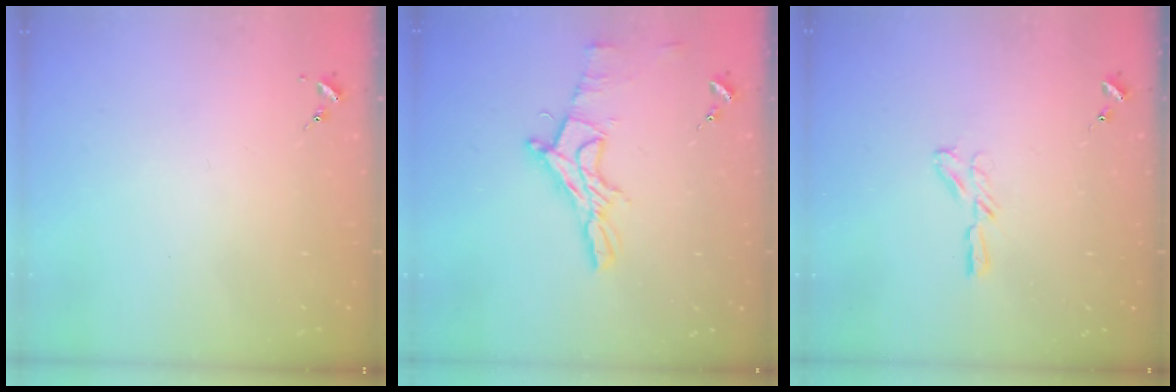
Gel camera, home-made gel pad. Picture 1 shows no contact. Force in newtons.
{"total": 11.8, "press": 11.7, "slide": 1.0}
{"total": 4.4, "press": 4.3, "slide": 0.4}